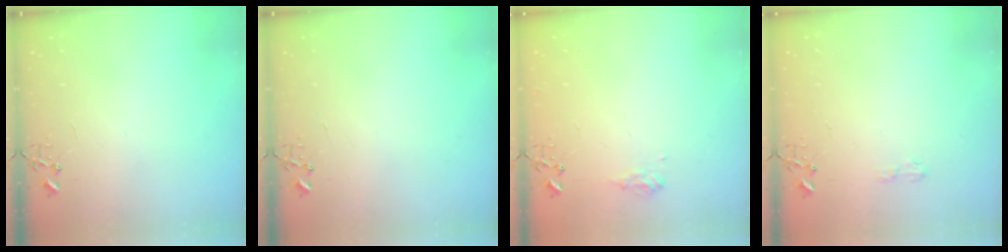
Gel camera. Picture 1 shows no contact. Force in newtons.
{"total": 0.0}
{"total": 6.9, "press": 6.8, "slide": 1.0}
{"total": 4.2, "press": 4.2, "slide": 0.5}